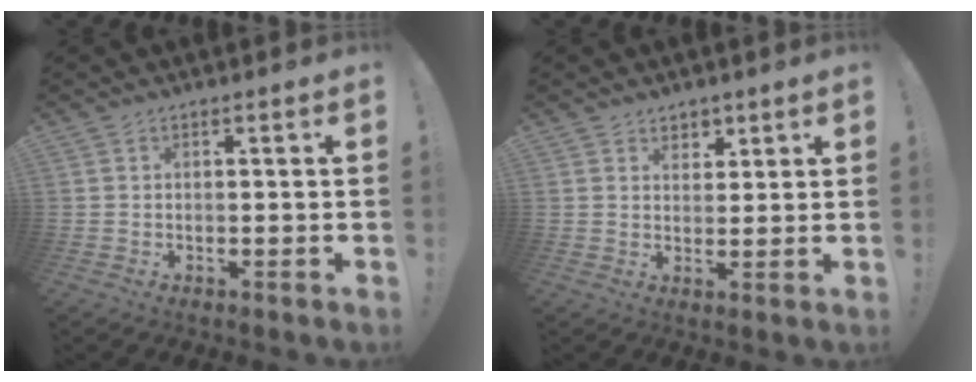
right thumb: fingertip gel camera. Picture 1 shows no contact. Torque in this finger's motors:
{"motor_torque": [-0.18, 0.30, 0.31, 0.15, 0.02]}